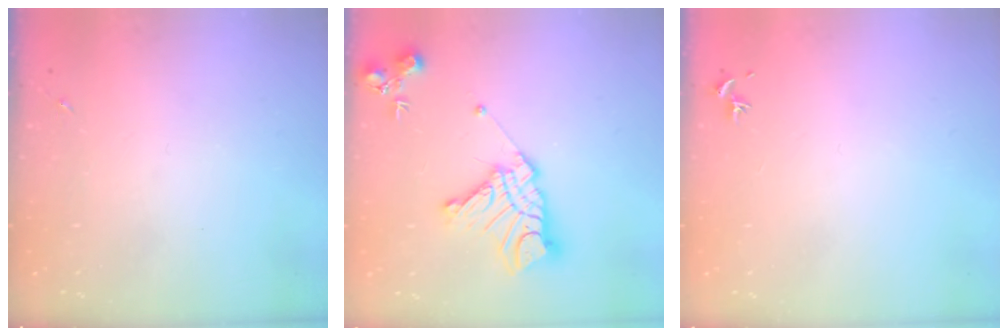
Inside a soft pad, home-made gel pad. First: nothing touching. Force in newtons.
{"total": 18.2, "press": 18.1, "slide": 1.5}
{"total": 0.8, "press": 0.7, "slide": 0.3}